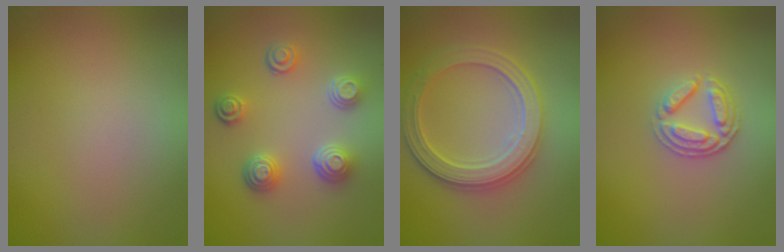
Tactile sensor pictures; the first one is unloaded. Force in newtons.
{"total": 3.8, "press": 3.3, "slide": 2.0}
{"total": 5.2, "press": 5.1, "slide": 0.8}
{"total": 2.6, "press": 2.5, "slide": 0.8}